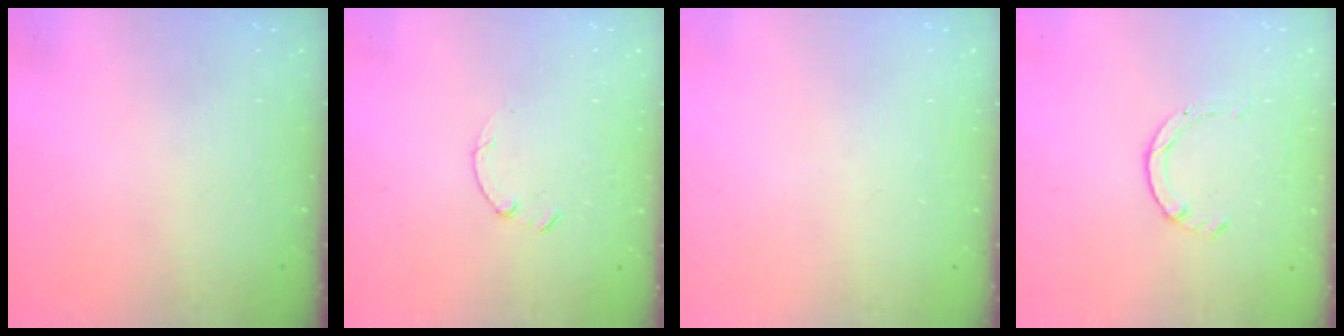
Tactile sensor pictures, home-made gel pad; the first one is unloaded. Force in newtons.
{"total": 0.0}
{"total": 0.0}
{"total": 1.7, "press": 1.7, "slide": 0.2}